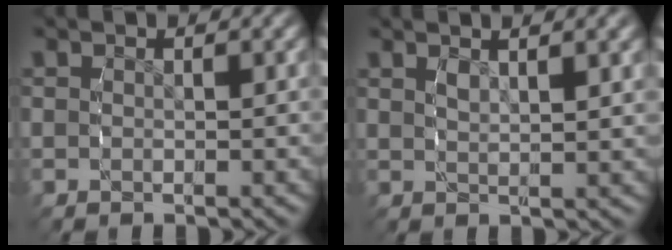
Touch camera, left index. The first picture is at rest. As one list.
[{"total": 2.4, "force": [1.3, 0.6, 1.9], "torque": [-0.038, -0.003, 0.024]}]